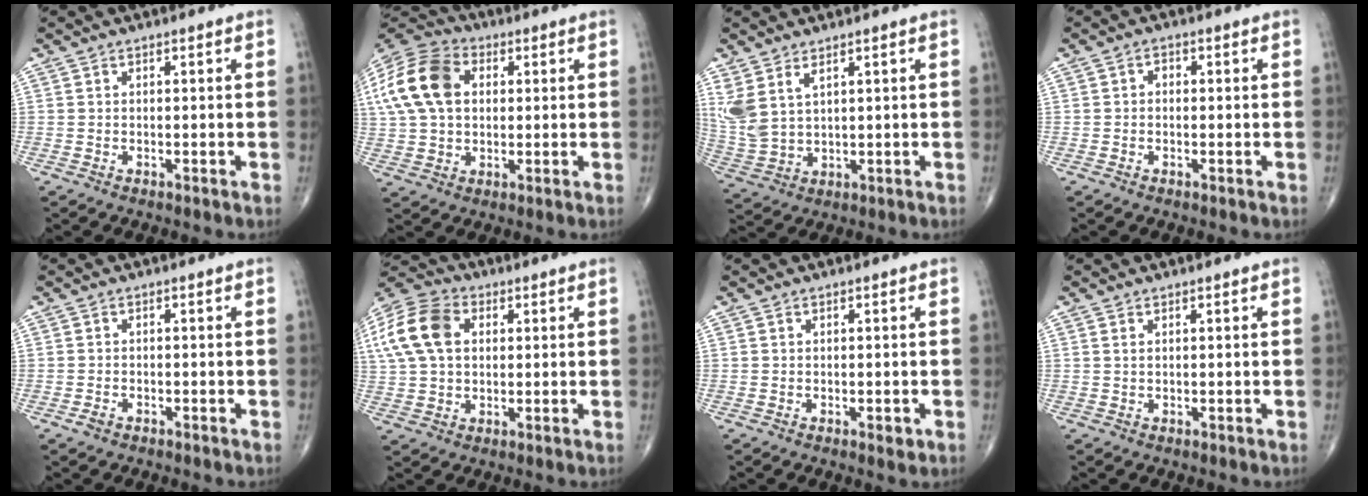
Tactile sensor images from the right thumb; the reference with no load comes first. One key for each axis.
{"total": 18.0, "fx": 4.0, "fy": 12.6, "fz": 12.2, "tx": -0.254, "ty": 0.018, "tz": 0.066}
{"total": 8.1, "fx": 3.9, "fy": 4.3, "fz": 5.6, "tx": -0.129, "ty": -0.012, "tz": 0.095}
{"total": 1.5, "fx": 0.0, "fy": 1.2, "fz": 0.9, "tx": -0.006, "ty": 0.008, "tz": -0.005}
{"total": 1.2, "fx": -0.8, "fy": 0.7, "fz": 0.6, "tx": -0.015, "ty": 0.004, "tz": -0.015}
{"total": 15.4, "fx": 3.5, "fy": 10.7, "fz": 10.5, "tx": -0.221, "ty": 0.014, "tz": 0.058}
{"total": 1.2, "fx": -0.4, "fy": 0.5, "fz": 1.0, "tx": -0.011, "ty": -0.002, "tz": -0.004}
{"total": 0.7, "fx": 0.4, "fy": 0.3, "fz": 0.5, "tx": -0.012, "ty": 0.005, "tz": 0.009}